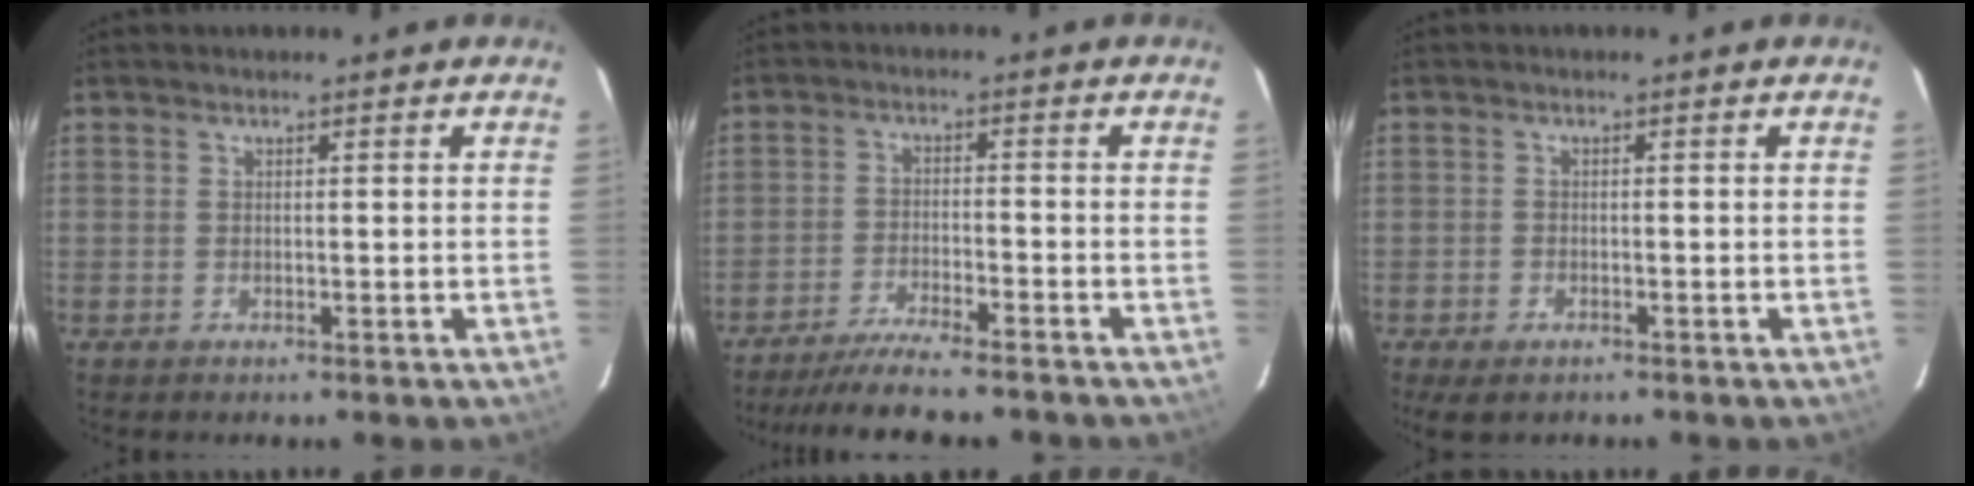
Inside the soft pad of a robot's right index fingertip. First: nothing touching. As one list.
[{"total": 10.4, "force": [-9.2, 0.9, 4.6], "torque": [-0.106, -0.014, -0.149]}, {"total": 3.8, "force": [-2.7, 1.8, 1.9], "torque": [-0.047, -0.013, -0.046]}]